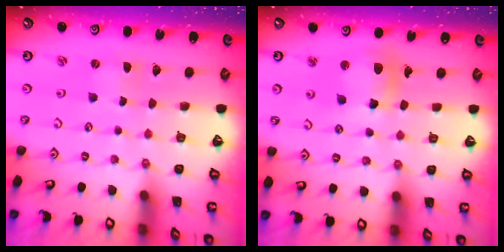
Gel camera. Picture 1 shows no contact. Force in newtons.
{"total": 12.3, "press": 12.1, "slide": 2.3}